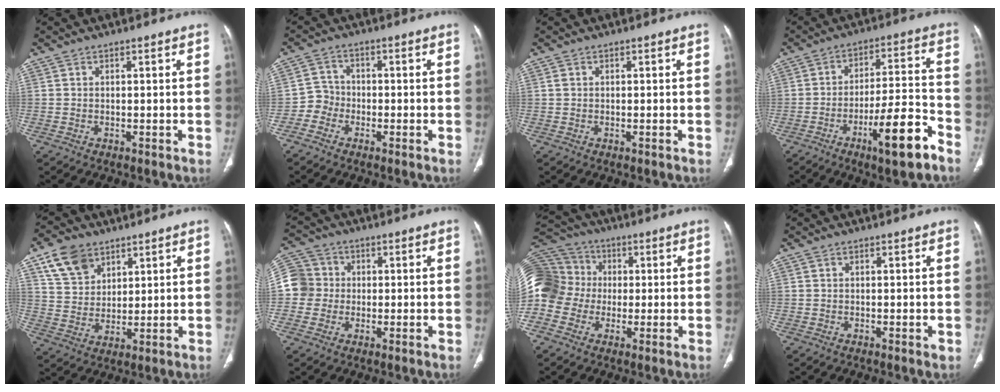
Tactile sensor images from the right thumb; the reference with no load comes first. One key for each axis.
{"total": 3.5, "fx": -1.8, "fy": 3.0, "fz": 0.0, "tx": 0.026, "ty": 0.014, "tz": -0.048}
{"total": 0.7, "fx": -0.1, "fy": 0.2, "fz": 0.6, "tx": -0.013, "ty": 0.001, "tz": -0.001}
{"total": 13.4, "fx": -7.6, "fy": 2.7, "fz": 10.8, "tx": -0.165, "ty": 0.048, "tz": -0.116}
{"total": 9.7, "fx": 5.8, "fy": 6.6, "fz": 4.1, "tx": -0.054, "ty": -0.021, "tz": 0.115}
{"total": 8.1, "fx": -0.4, "fy": 7.8, "fz": 2.1, "tx": -0.024, "ty": 0.020, "tz": -0.015}
{"total": 19.7, "fx": -0.7, "fy": 17.4, "fz": 9.3, "tx": -0.244, "ty": 0.057, "tz": -0.016}
{"total": 0.7, "fx": 0.0, "fy": 0.3, "fz": 0.6, "tx": -0.009, "ty": -0.002, "tz": 0.002}